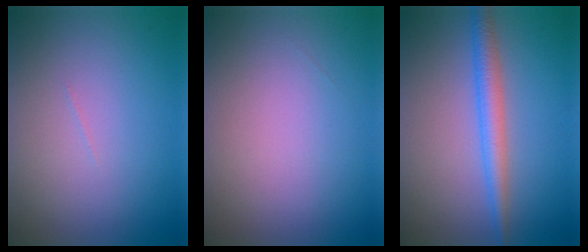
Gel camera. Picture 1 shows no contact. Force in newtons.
{"total": 0.0}
{"total": 3.0, "press": 3.0, "slide": 0.1}